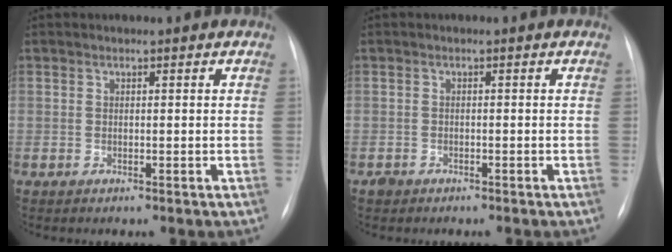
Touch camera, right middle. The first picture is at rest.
{"total": 1.2, "force": [-0.9, 0.7, 0.2], "torque": [-0.007, 0.002, -0.016]}